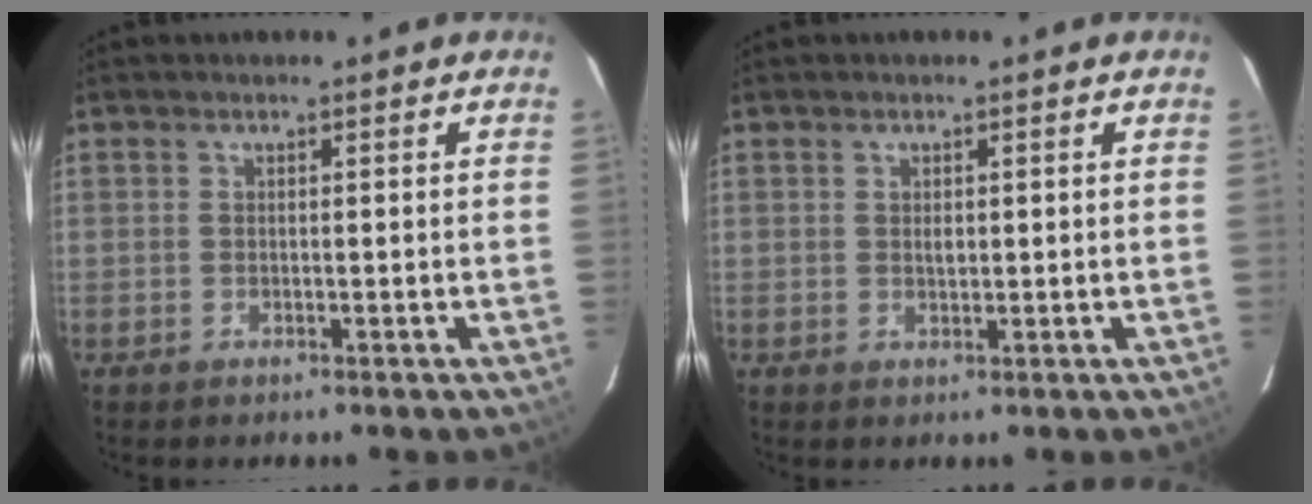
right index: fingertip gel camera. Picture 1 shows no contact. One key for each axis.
{"total": 1.4, "fx": 0.3, "fy": 0.9, "fz": 1.0, "tx": -0.018, "ty": 0.002, "tz": 0.005}